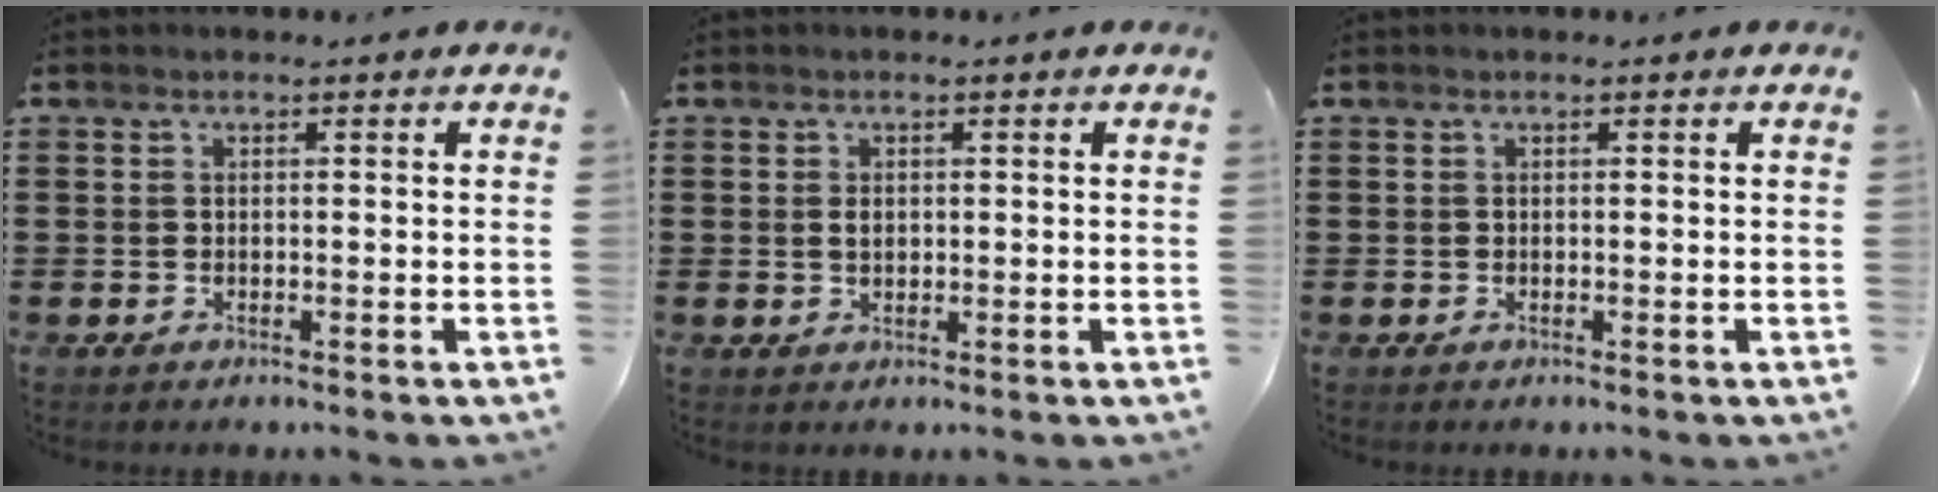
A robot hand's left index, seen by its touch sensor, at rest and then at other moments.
{"total": 1.5, "force": [0.4, 0.9, 1.1], "torque": [-0.026, 0.006, 0.006]}
{"total": 0.0}